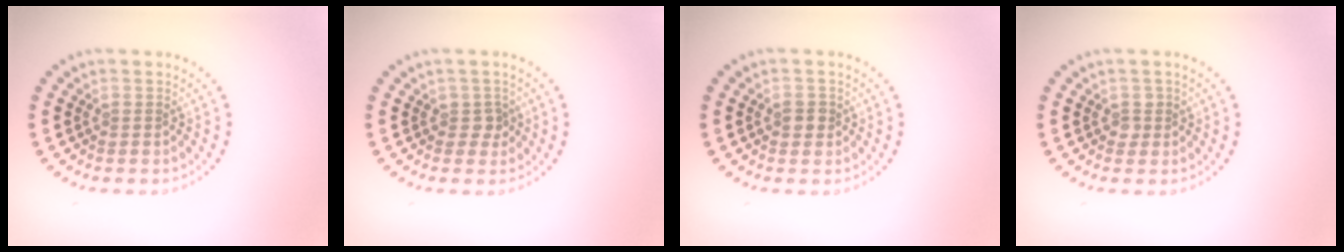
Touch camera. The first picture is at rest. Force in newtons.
{"total": 1.3, "press": 1.1, "slide": 0.7}
{"total": 1.4, "press": 1.4, "slide": 0.2}
{"total": 1.0, "press": 1.0, "slide": 0.2}